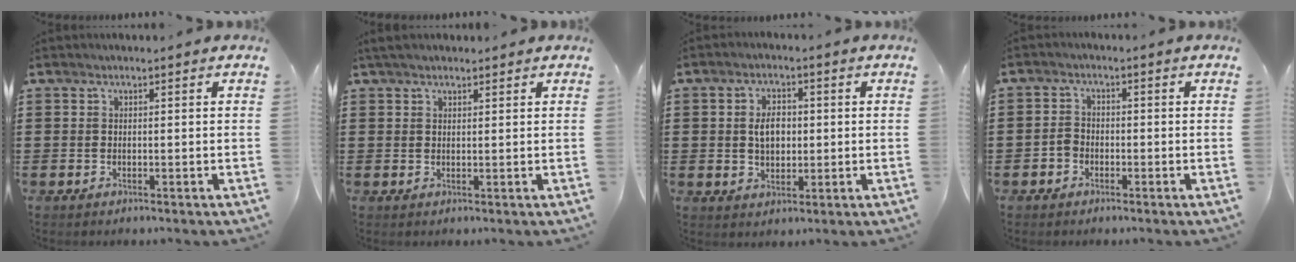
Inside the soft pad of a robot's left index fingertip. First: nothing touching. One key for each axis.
{"total": 1.8, "fx": 1.4, "fy": 0.7, "fz": 0.8, "tx": -0.019, "ty": 0.006, "tz": 0.026}
{"total": 4.2, "fx": 0.3, "fy": 2.7, "fz": 3.2, "tx": -0.060, "ty": 0.008, "tz": 0.000}
{"total": 2.1, "fx": -1.0, "fy": 1.6, "fz": 0.8, "tx": -0.018, "ty": 0.005, "tz": -0.022}